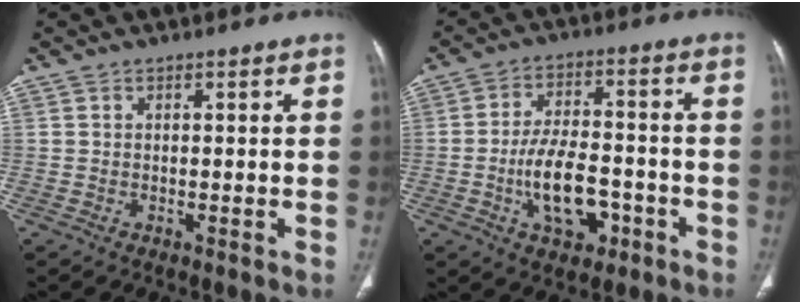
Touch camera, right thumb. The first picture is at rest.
{"total": 11.1, "force": [-3.8, 6.1, 8.4], "torque": [-0.132, 0.028, -0.059]}